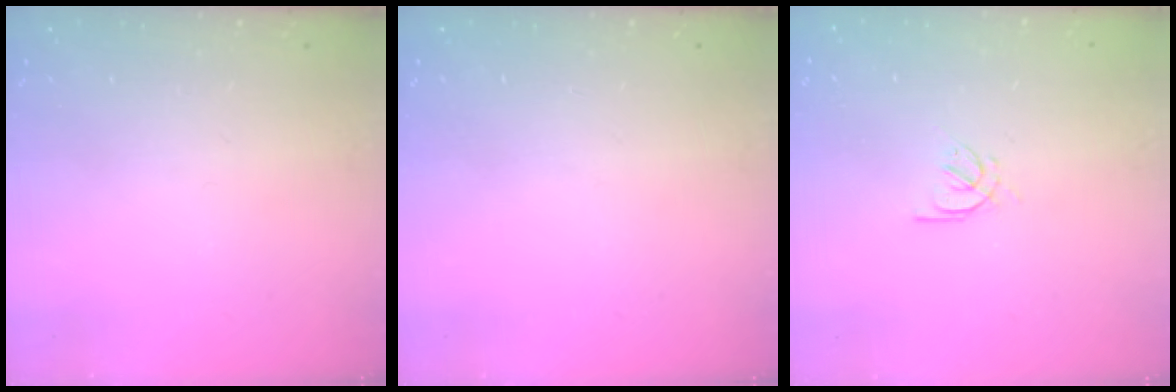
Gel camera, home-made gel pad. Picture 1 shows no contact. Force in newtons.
{"total": 0.0}
{"total": 2.6, "press": 2.5, "slide": 0.7}